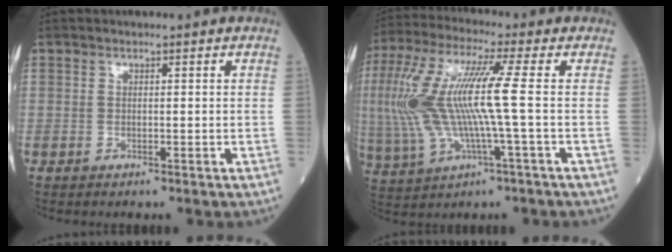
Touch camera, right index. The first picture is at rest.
{"total": 16.6, "force": [0.4, 2.0, 16.4], "torque": [-0.373, 0.017, 0.007]}